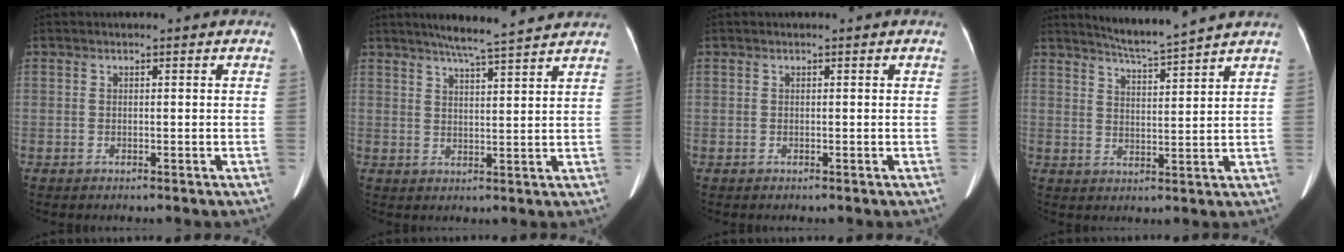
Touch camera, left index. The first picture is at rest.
{"total": 9.1, "force": [7.9, -0.4, 4.3], "torque": [-0.073, 0.013, 0.111]}
{"total": 0.0}
{"total": 7.0, "force": [6.5, -1.5, 2.1], "torque": [-0.046, -0.006, 0.109]}